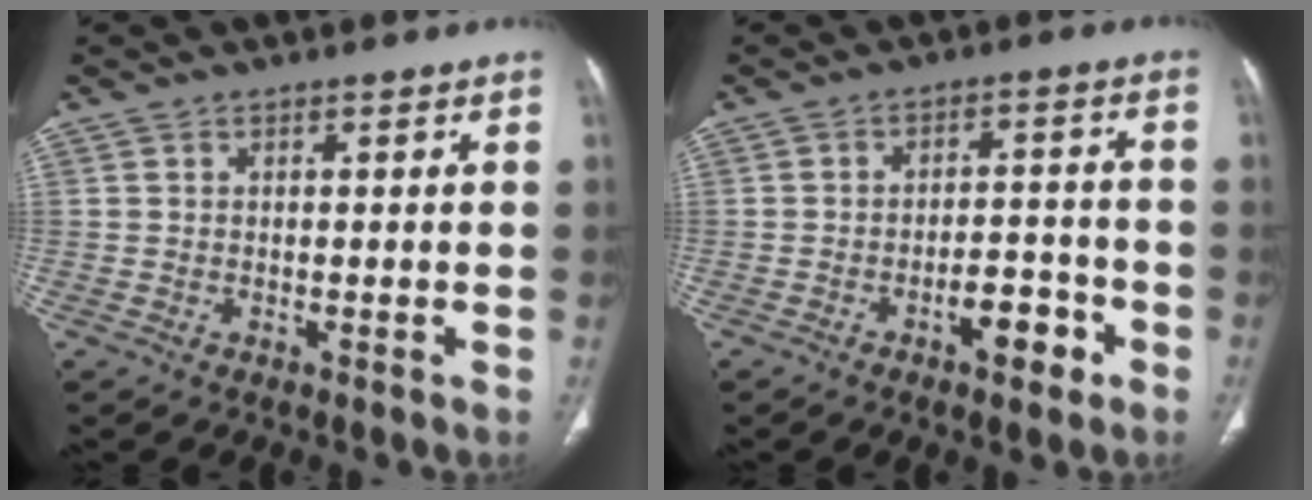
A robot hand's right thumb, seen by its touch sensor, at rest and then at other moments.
{"total": 6.5, "force": [-3.4, 3.0, 4.7], "torque": [-0.055, 0.030, -0.050]}